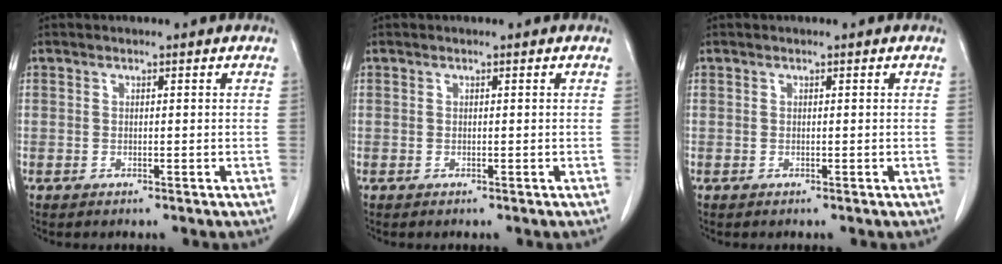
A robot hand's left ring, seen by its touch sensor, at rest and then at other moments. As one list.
[{"total": 0.0}, {"total": 0.0}]